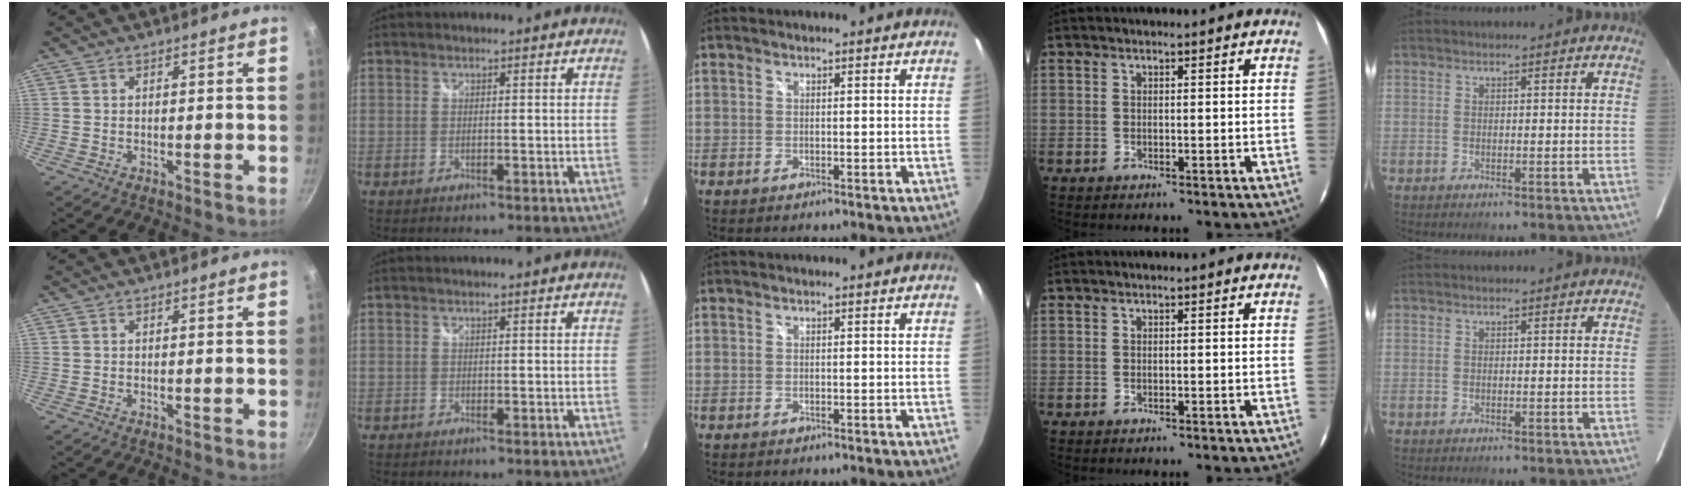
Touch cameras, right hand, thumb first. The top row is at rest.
{}